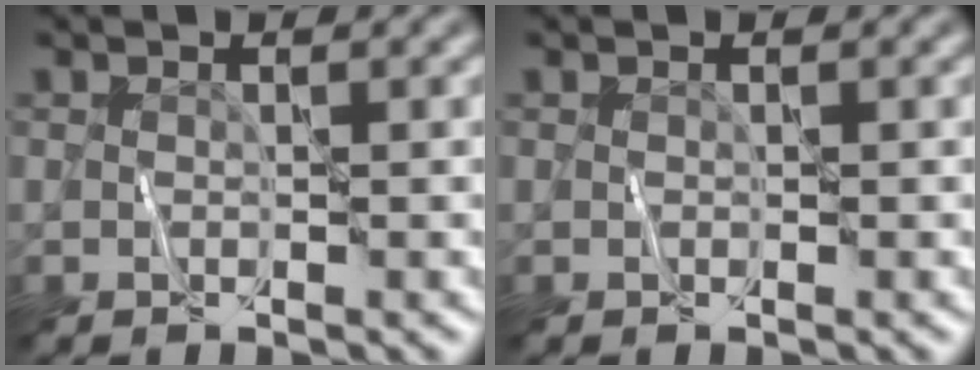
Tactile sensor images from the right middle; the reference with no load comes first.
{"total": 0.0}